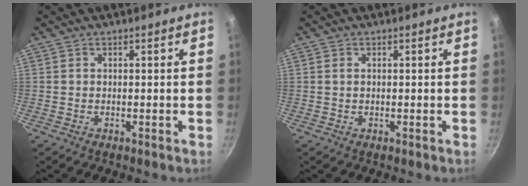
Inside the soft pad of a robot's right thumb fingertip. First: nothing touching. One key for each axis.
{"total": 0.7, "fx": 0.2, "fy": 0.5, "fz": 0.5, "tx": -0.009, "ty": 0.001, "tz": 0.004}